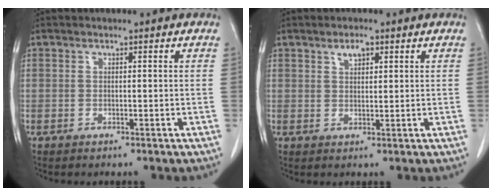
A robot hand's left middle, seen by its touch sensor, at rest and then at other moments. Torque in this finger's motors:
{"motor_torque": [0.15, -0.11, 0.02, 0.00]}